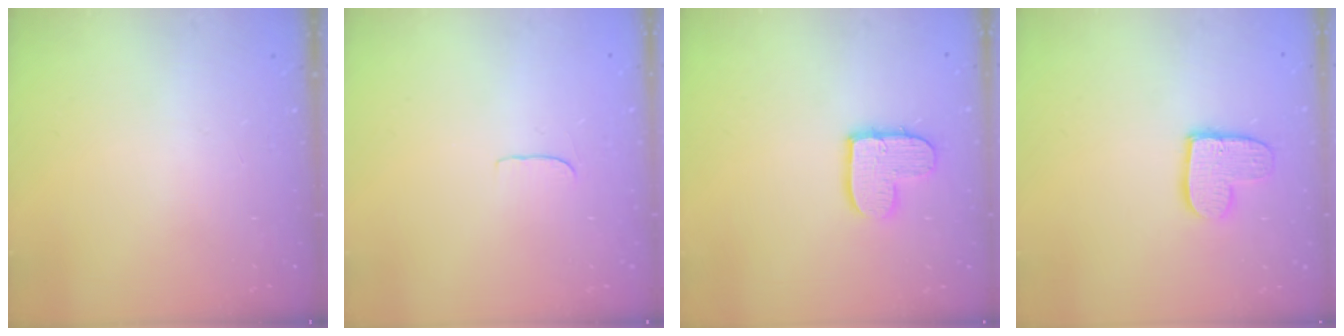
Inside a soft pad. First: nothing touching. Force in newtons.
{"total": 4.1, "press": 4.1, "slide": 0.3}
{"total": 10.1, "press": 10.1, "slide": 0.7}
{"total": 10.9, "press": 10.8, "slide": 0.9}